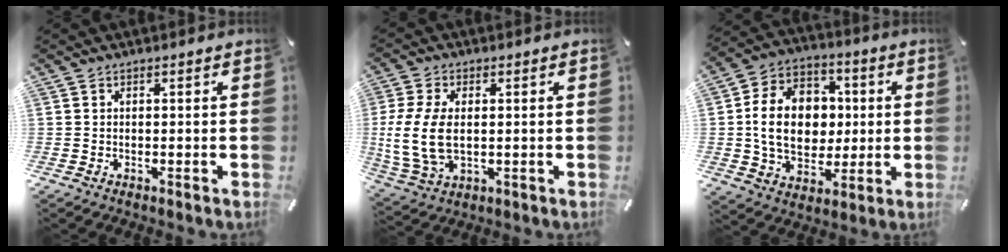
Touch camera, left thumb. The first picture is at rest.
{"total": 11.8, "force": [0.3, 7.5, 9.2], "torque": [-0.197, -0.004, 0.007]}
{"total": 16.1, "force": [0.2, 13.0, 9.4], "torque": [-0.187, 0.015, 0.007]}